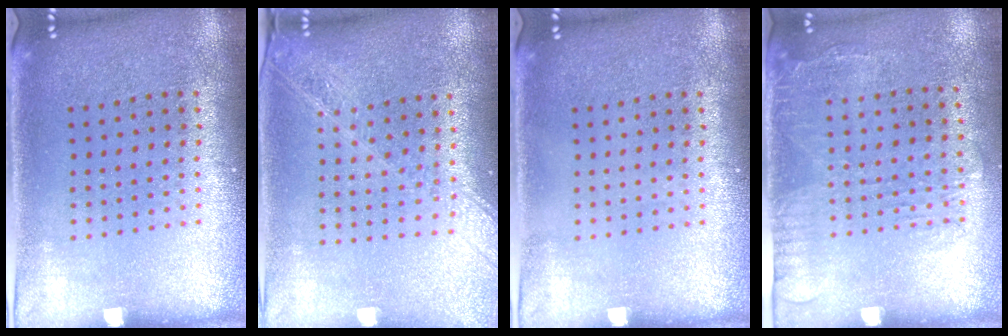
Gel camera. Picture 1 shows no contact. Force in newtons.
{"total": 2.1, "press": 1.8, "slide": 1.0}
{"total": 0.0}
{"total": 1.7, "press": 1.2, "slide": 1.1}